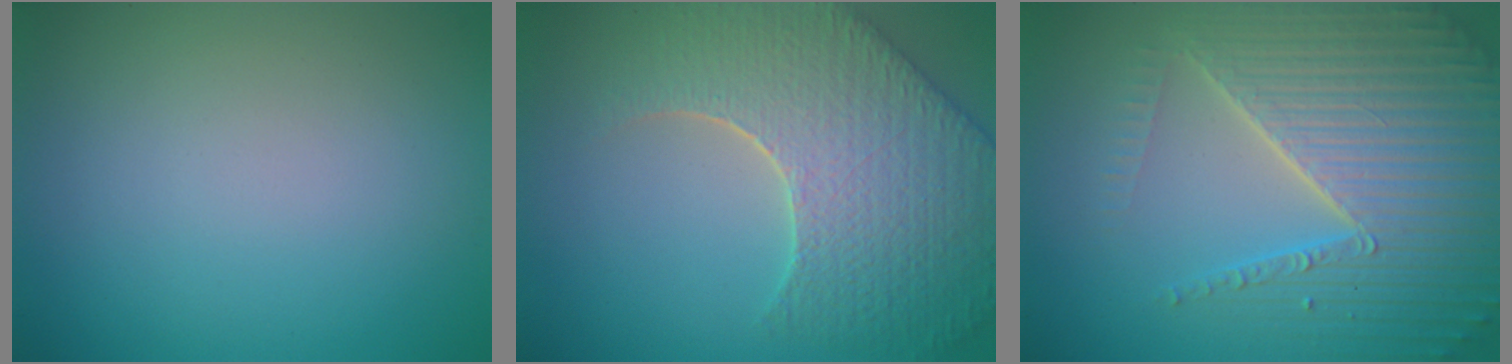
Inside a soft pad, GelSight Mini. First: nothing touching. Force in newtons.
{"total": 9.1, "press": 6.4, "slide": 6.4}
{"total": 7.1, "press": 6.9, "slide": 1.6}